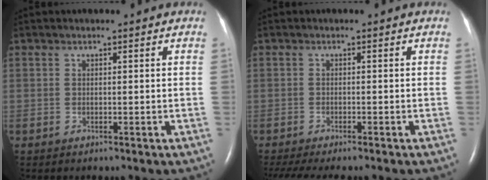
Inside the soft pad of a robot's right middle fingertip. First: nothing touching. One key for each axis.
{"total": 8.1, "fx": -6.8, "fy": 1.0, "fz": 4.2, "tx": -0.062, "ty": -0.012, "tz": -0.103}